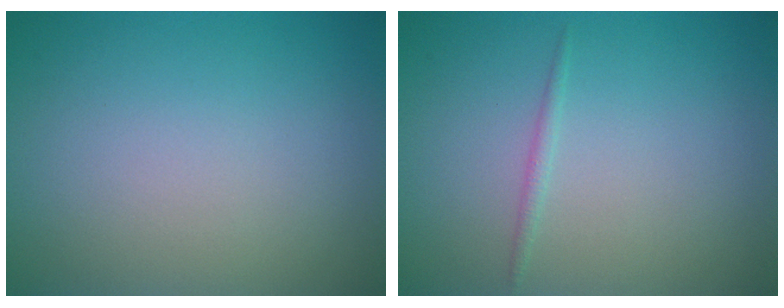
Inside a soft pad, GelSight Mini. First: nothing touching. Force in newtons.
{"total": 0.7, "press": 0.7, "slide": 0.0}